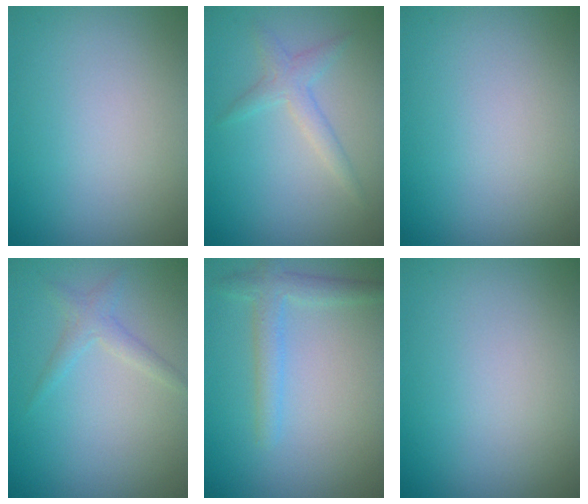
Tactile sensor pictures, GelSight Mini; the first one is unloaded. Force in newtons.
{"total": 1.8, "press": 1.8, "slide": 0.1}
{"total": 0.0}
{"total": 1.5, "press": 1.5, "slide": 0.1}
{"total": 2.4, "press": 2.4, "slide": 0.0}
{"total": 0.0}